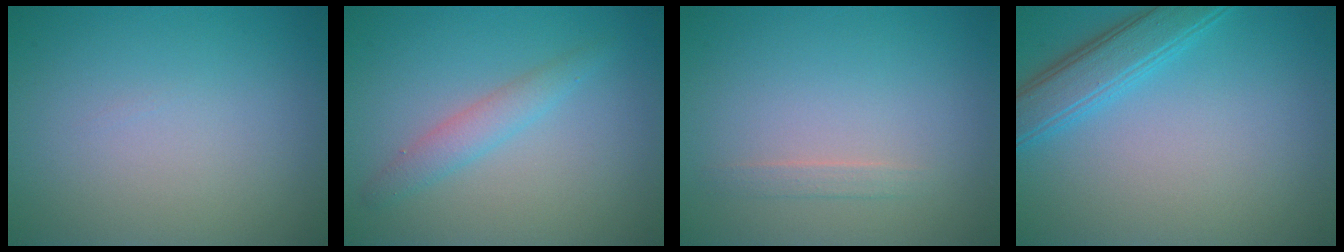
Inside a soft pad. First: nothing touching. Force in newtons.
{"total": 2.9, "press": 2.9, "slide": 0.4}
{"total": 0.9, "press": 0.9, "slide": 0.1}
{"total": 3.8, "press": 3.8, "slide": 0.1}